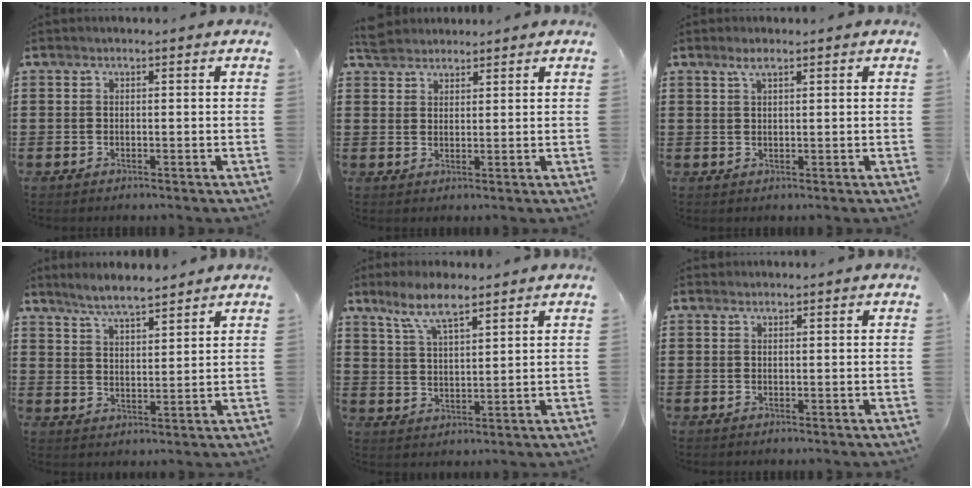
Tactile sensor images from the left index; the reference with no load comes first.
{"total": 2.7, "force": [2.5, 0.9, 0.3], "torque": [-0.013, 0.001, 0.050]}
{"total": 1.9, "force": [1.1, 0.4, 1.5], "torque": [-0.032, 0.003, 0.019]}
{"total": 4.9, "force": [4.6, 0.4, 1.7], "torque": [-0.048, -0.009, 0.082]}
{"total": 6.4, "force": [4.9, 1.4, 3.8], "torque": [-0.089, -0.001, 0.088]}
{"total": 0.5, "force": [0.4, 0.3, 0.0], "torque": [-0.002, 0.001, 0.009]}